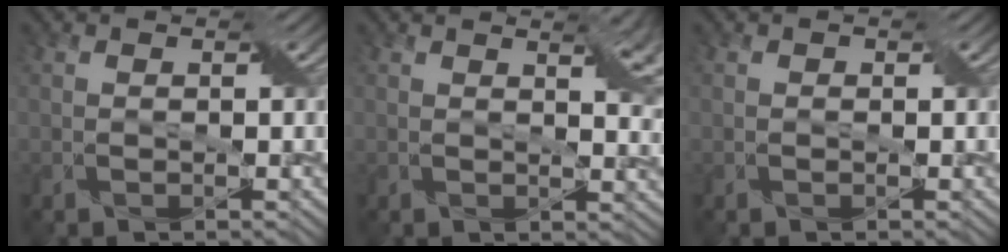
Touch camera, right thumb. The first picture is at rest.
{"total": 4.5, "force": [2.3, 1.4, 3.6], "torque": [-0.054, 0.001, 0.042]}
{"total": 0.6, "force": [0.0, 0.5, 0.2], "torque": [0.000, -0.003, 0.002]}